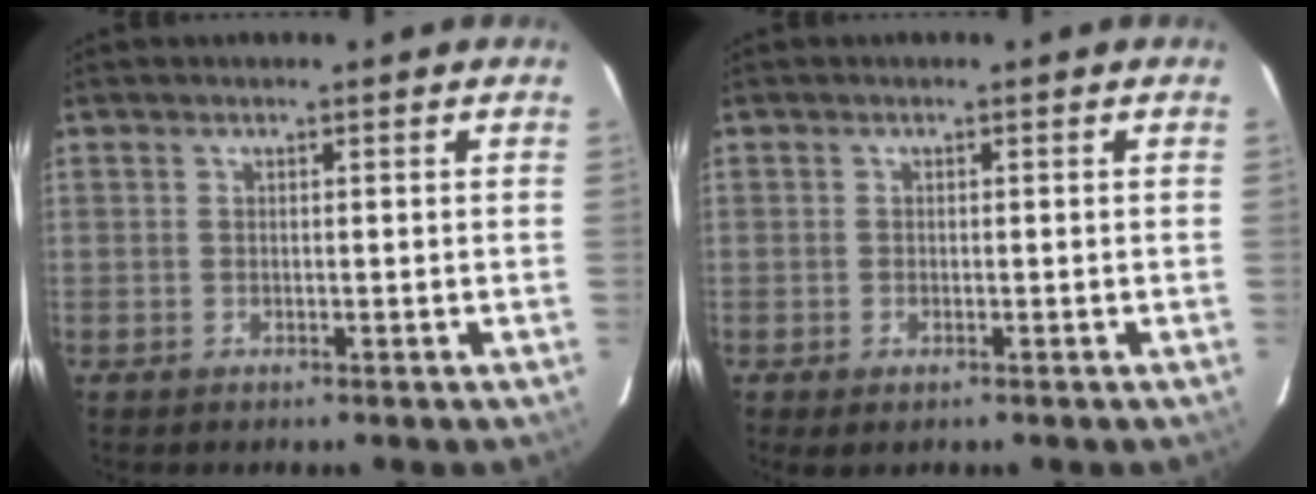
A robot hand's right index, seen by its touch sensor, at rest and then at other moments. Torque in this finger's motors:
{"motor_torque": [-0.03, 0.05, 0.00, 0.00]}